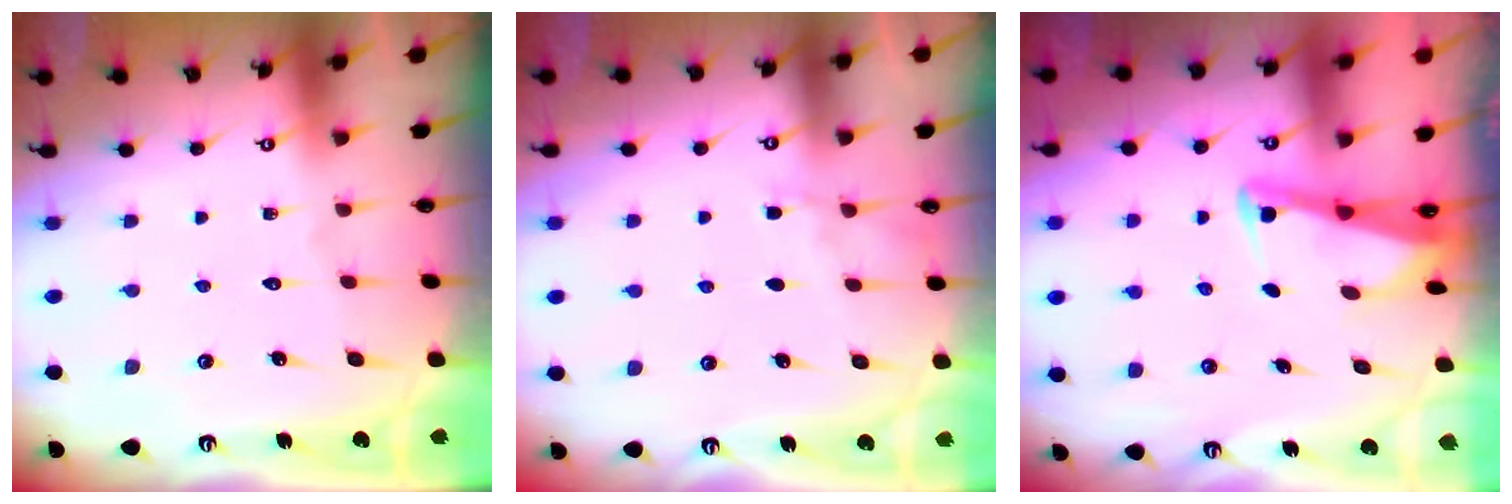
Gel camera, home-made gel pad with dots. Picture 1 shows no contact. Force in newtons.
{"total": 3.9, "press": 3.8, "slide": 0.7}
{"total": 2.6, "press": 2.6, "slide": 0.2}